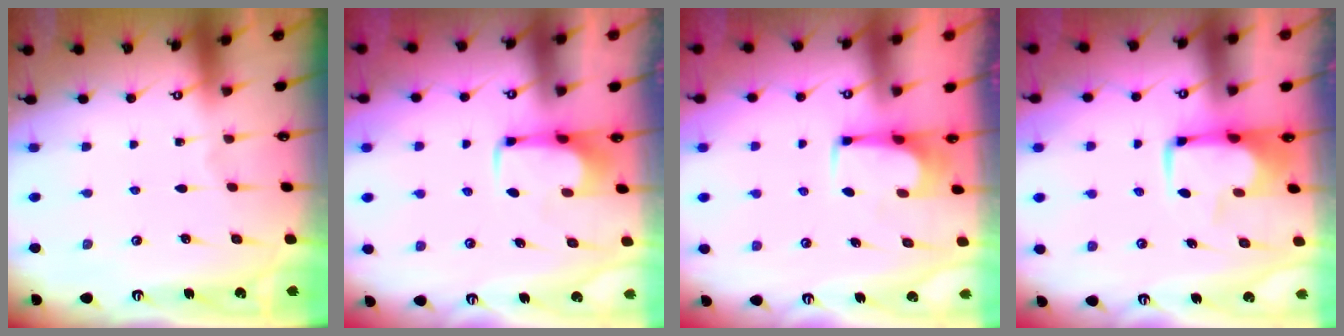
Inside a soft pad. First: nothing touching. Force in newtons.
{"total": 2.2, "press": 2.1, "slide": 0.4}
{"total": 3.5, "press": 3.5, "slide": 0.2}
{"total": 1.2, "press": 1.0, "slide": 0.6}